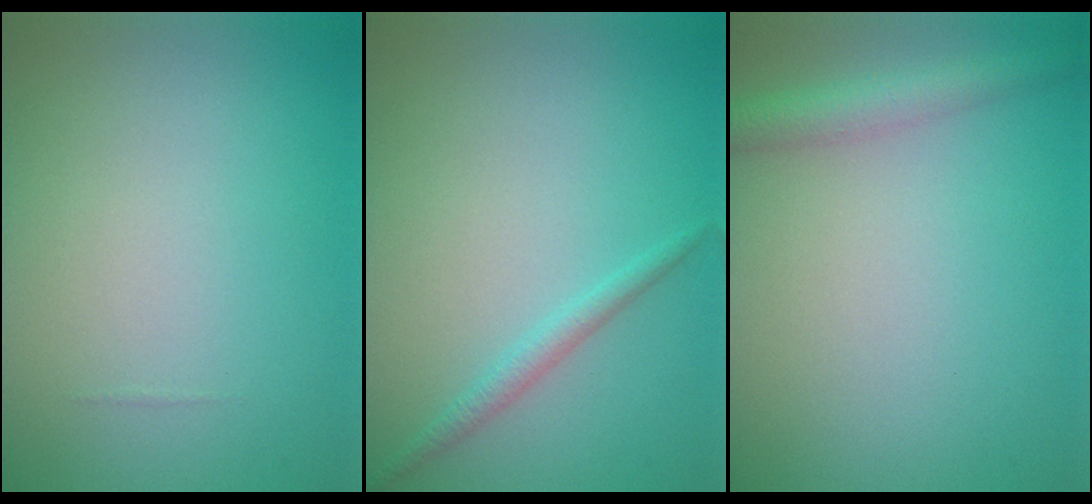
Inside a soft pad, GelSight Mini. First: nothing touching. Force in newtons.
{"total": 1.3, "press": 1.3, "slide": 0.0}
{"total": 2.9, "press": 2.9, "slide": 0.1}